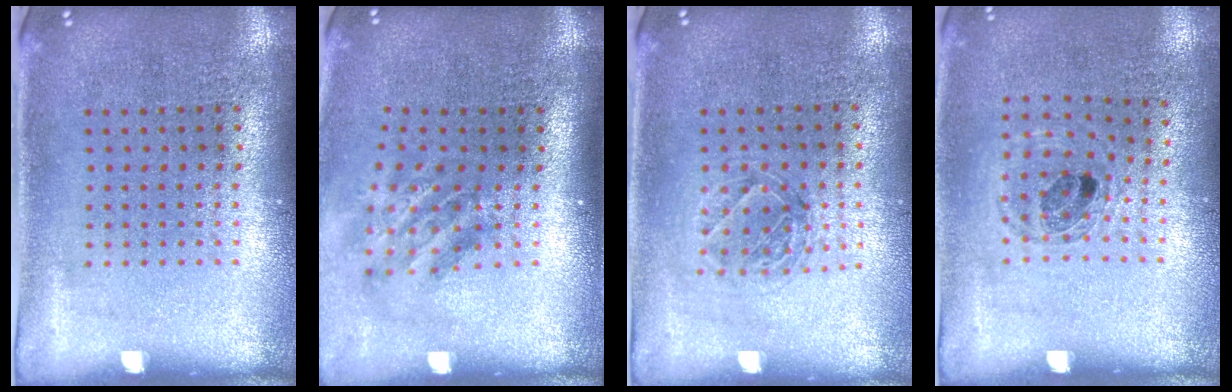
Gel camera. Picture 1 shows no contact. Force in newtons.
{"total": 1.9, "press": 1.2, "slide": 1.4}
{"total": 1.2, "press": 1.1, "slide": 0.5}
{"total": 0.9, "press": 0.9, "slide": 0.1}